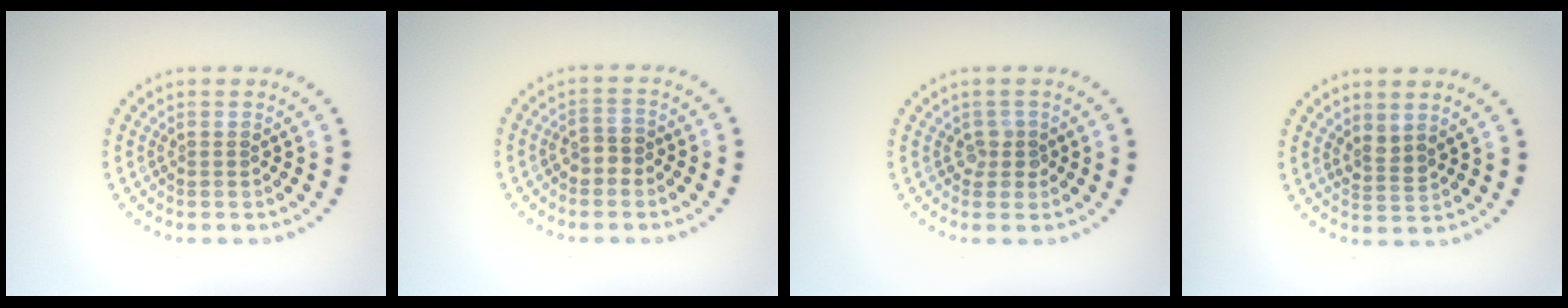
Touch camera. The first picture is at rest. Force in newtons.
{"total": 1.7, "press": 1.6, "slide": 0.6}
{"total": 1.3, "press": 1.1, "slide": 0.7}
{"total": 1.6, "press": 1.3, "slide": 1.0}